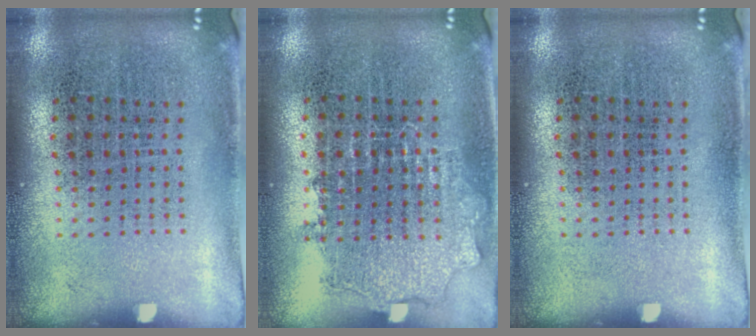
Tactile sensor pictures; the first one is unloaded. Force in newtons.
{"total": 0.9, "press": 0.9, "slide": 0.2}
{"total": 0.0}